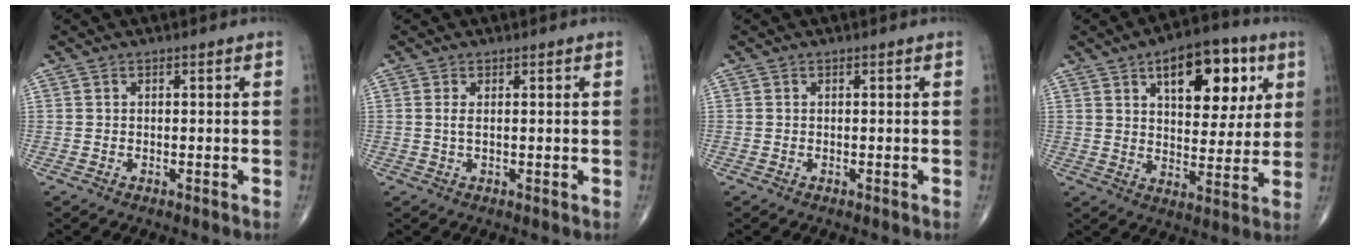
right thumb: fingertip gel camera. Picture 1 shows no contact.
{"total": 1.3, "force": [0.3, 0.2, 1.3], "torque": [-0.031, -0.003, 0.008]}
{"total": 0.0}
{"total": 16.5, "force": [6.9, 8.7, 12.2], "torque": [-0.125, -0.017, 0.101]}